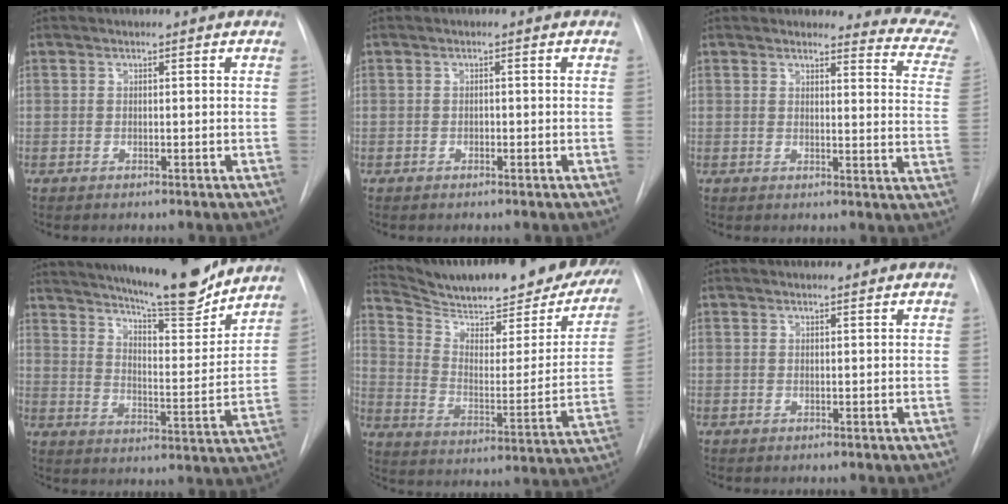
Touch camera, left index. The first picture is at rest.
{"total": 1.3, "force": [-1.3, 0.2, 0.0], "torque": [0.003, -0.004, -0.022]}
{"total": 9.9, "force": [9.9, 0.3, -0.1], "torque": [0.032, -0.116, 0.067]}
{"total": 20.0, "force": [17.6, 2.1, 9.4], "torque": [-0.155, -0.038, 0.246]}
{"total": 27.9, "force": [23.6, 5.7, 13.7], "torque": [-0.214, -0.075, 0.310]}
{"total": 0.0}